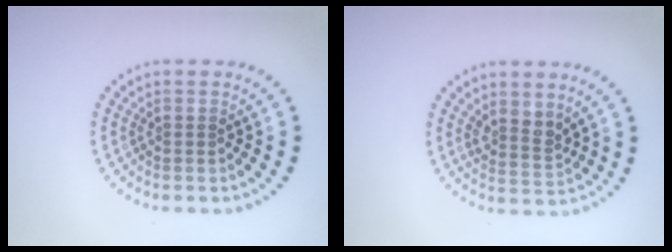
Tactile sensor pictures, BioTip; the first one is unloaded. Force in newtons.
{"total": 2.2, "press": 1.7, "slide": 1.4}